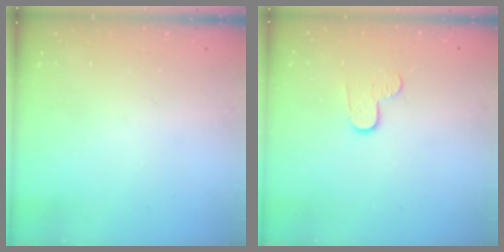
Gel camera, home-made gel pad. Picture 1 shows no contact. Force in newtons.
{"total": 5.5, "press": 5.5, "slide": 0.5}